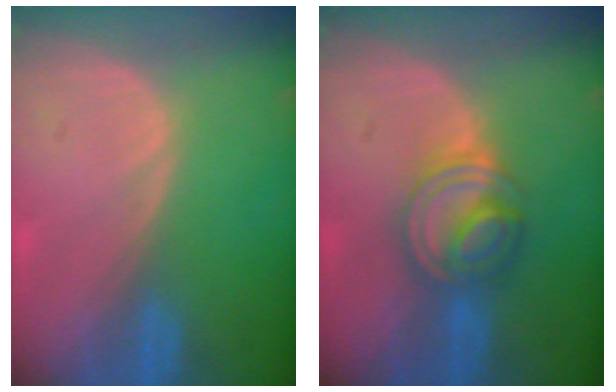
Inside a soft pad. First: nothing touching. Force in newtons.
{"total": 6.4, "press": 6.1, "slide": 2.0}